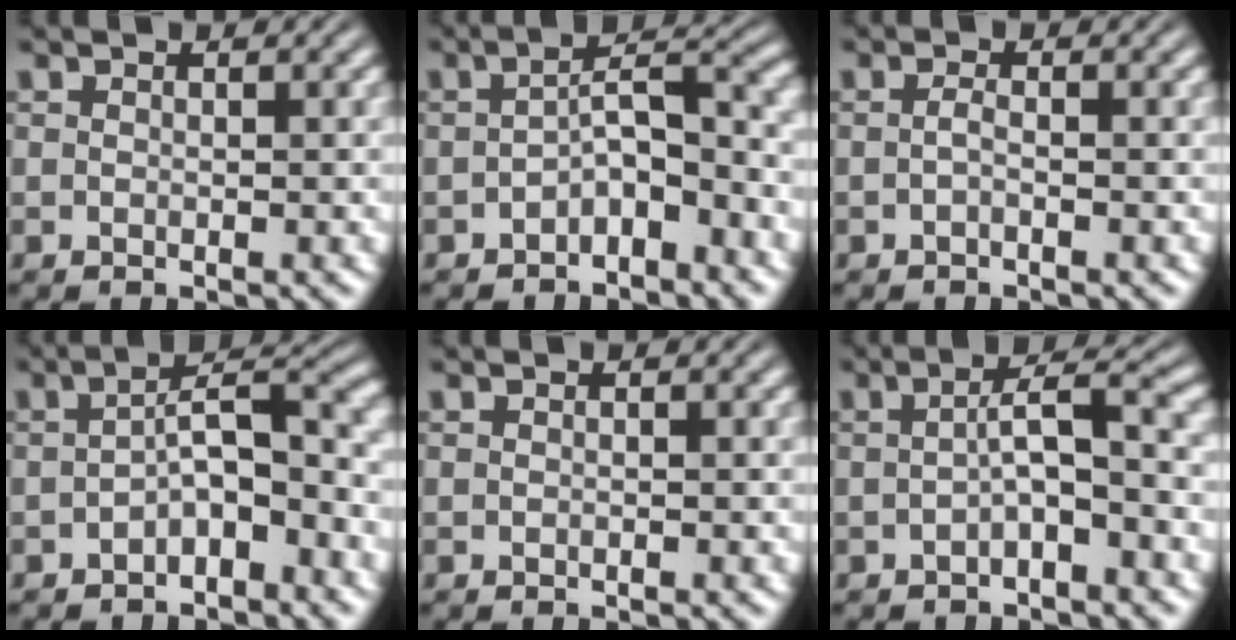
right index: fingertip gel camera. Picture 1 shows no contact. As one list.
[{"total": 2.9, "force": [-1.3, 0.0, 2.5], "torque": [-0.026, -0.009, -0.015]}, {"total": 1.2, "force": [-0.7, -0.7, 0.6], "torque": [-0.012, -0.002, -0.009]}, {"total": 3.3, "force": [-1.0, 0.1, 3.1], "torque": [-0.033, -0.006, -0.011]}, {"total": 0.0}, {"total": 2.7, "force": [-0.7, -0.8, 2.5], "torque": [-0.026, 0.006, -0.010]}]